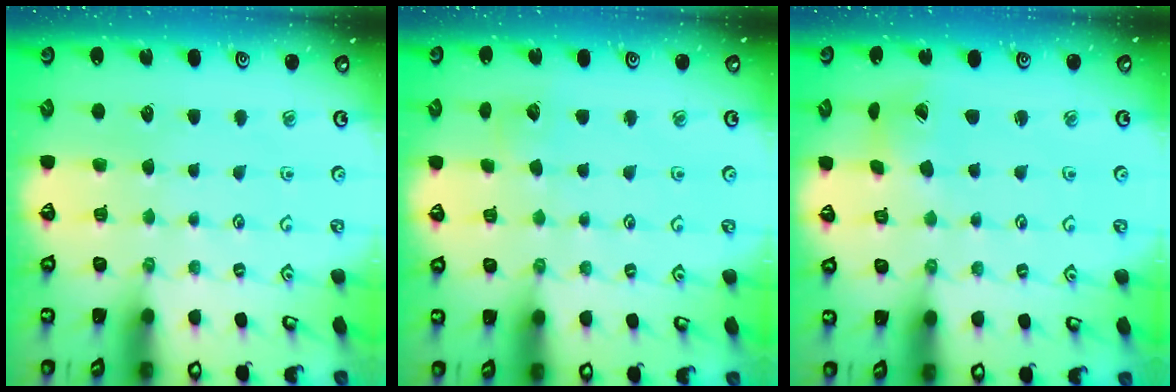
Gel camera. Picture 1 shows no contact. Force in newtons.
{"total": 4.3, "press": 4.3, "slide": 0.5}
{"total": 3.0, "press": 2.9, "slide": 0.5}